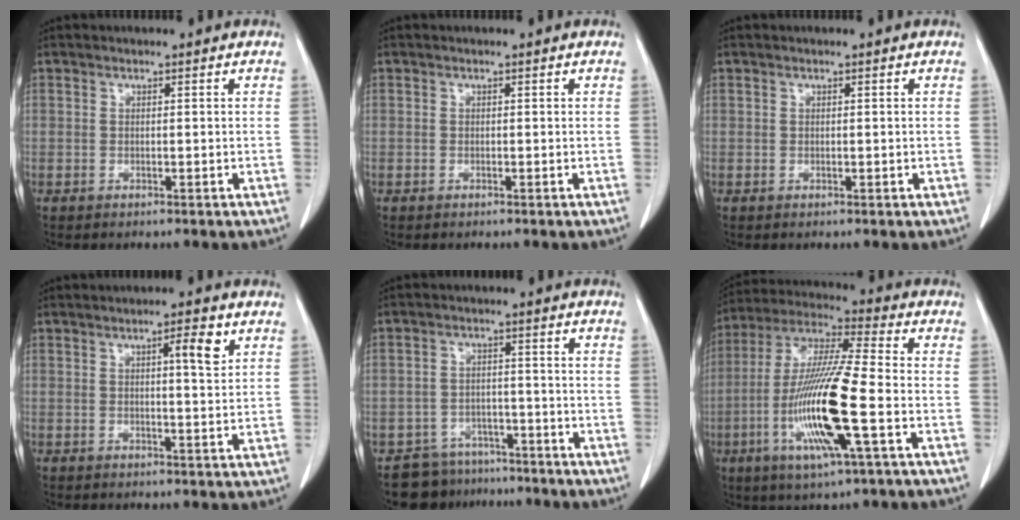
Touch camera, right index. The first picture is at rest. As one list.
[{"total": 0.0}, {"total": 0.0}, {"total": 4.0, "force": [1.8, 0.5, 3.5], "torque": [-0.056, -0.003, 0.026]}, {"total": 7.3, "force": [-6.0, 4.0, -0.3], "torque": [0.016, 0.020, -0.089]}, {"total": 16.5, "force": [-4.6, 0.8, 15.9], "torque": [-0.326, -0.016, -0.088]}]